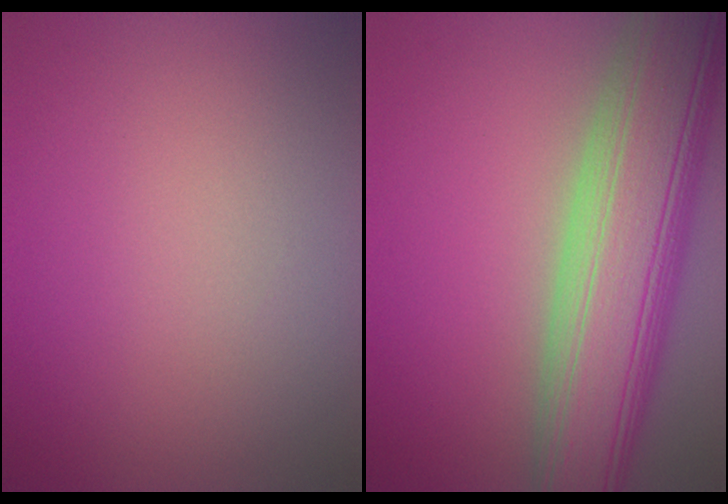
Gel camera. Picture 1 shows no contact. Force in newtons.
{"total": 12.0, "press": 12.0, "slide": 1.0}